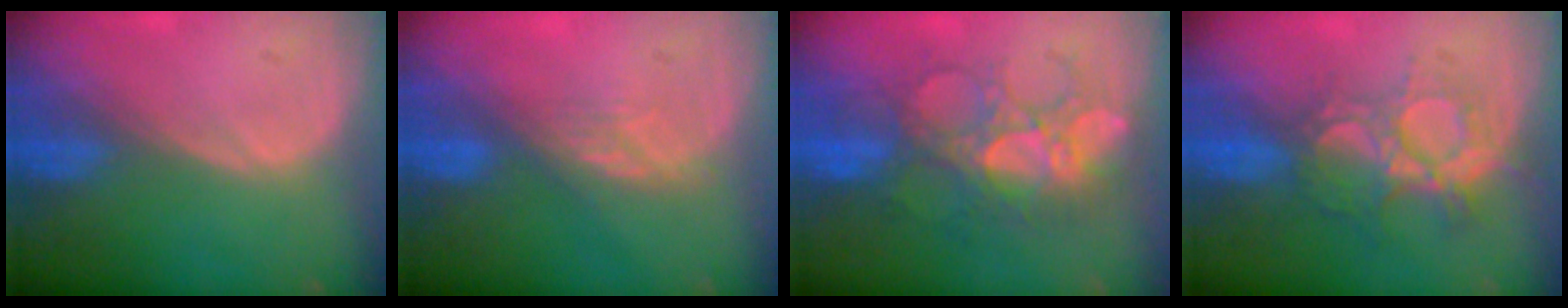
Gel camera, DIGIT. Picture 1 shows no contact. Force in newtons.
{"total": 3.0, "press": 2.6, "slide": 1.5}
{"total": 8.9, "press": 8.7, "slide": 1.6}
{"total": 9.3, "press": 7.9, "slide": 4.9}